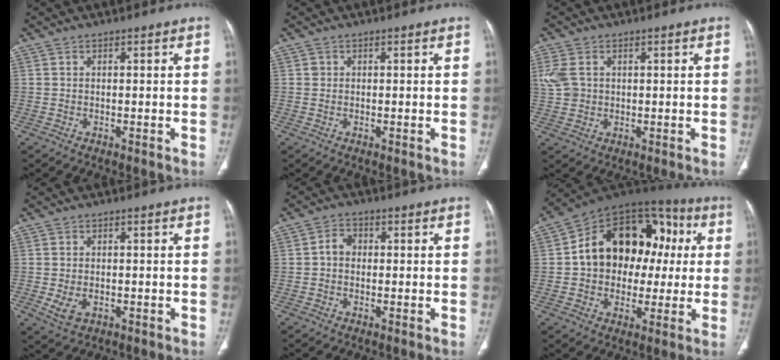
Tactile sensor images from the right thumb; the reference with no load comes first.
{"total": 0.6, "force": [0.2, 0.6, 0.1], "torque": [0.002, 0.003, 0.004]}
{"total": 5.2, "force": [1.3, 3.9, 3.2], "torque": [-0.076, 0.003, 0.033]}
{"total": 3.8, "force": [-0.9, 2.5, 2.8], "torque": [-0.057, 0.000, -0.007]}
{"total": 3.0, "force": [-0.1, 2.5, 1.7], "torque": [-0.021, 0.015, -0.009]}
{"total": 21.9, "force": [2.3, 15.8, 15.0], "torque": [-0.186, 0.046, 0.034]}